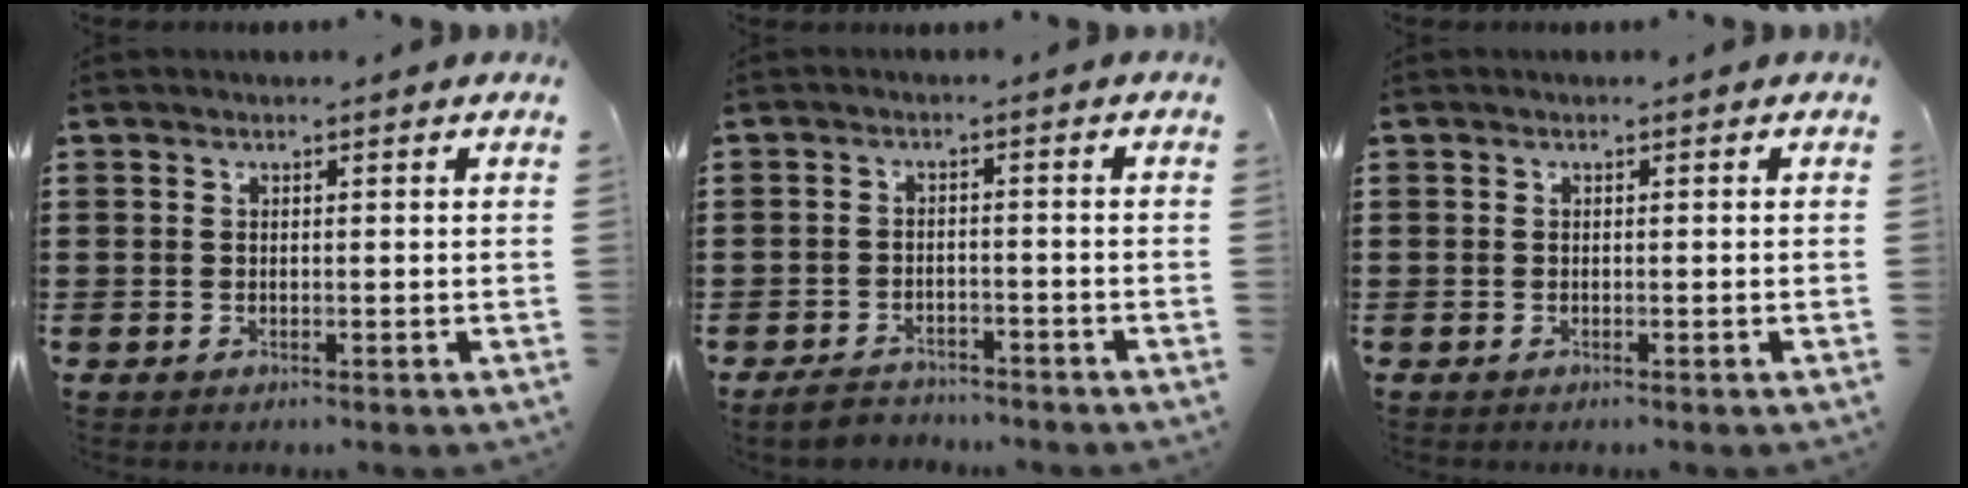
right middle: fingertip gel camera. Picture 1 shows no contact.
{"total": 2.8, "force": [-2.7, 0.7, 0.2], "torque": [-0.010, 0.005, -0.057]}
{"total": 0.0}